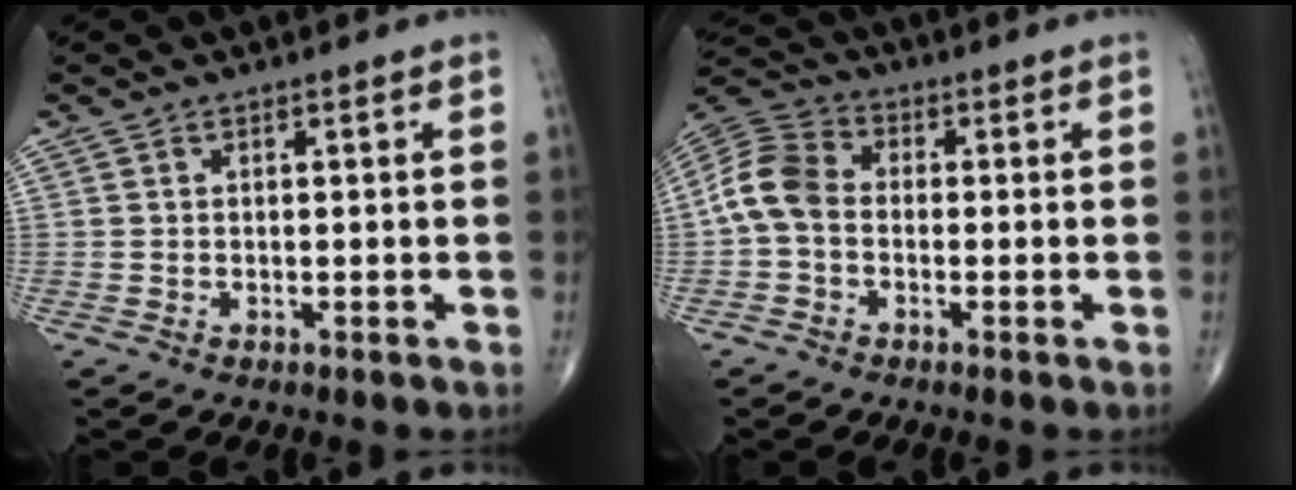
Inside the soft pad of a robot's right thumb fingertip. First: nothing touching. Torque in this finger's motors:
{"motor_torque": [-0.11, 0.33, 0.50, -0.42, 0.26]}